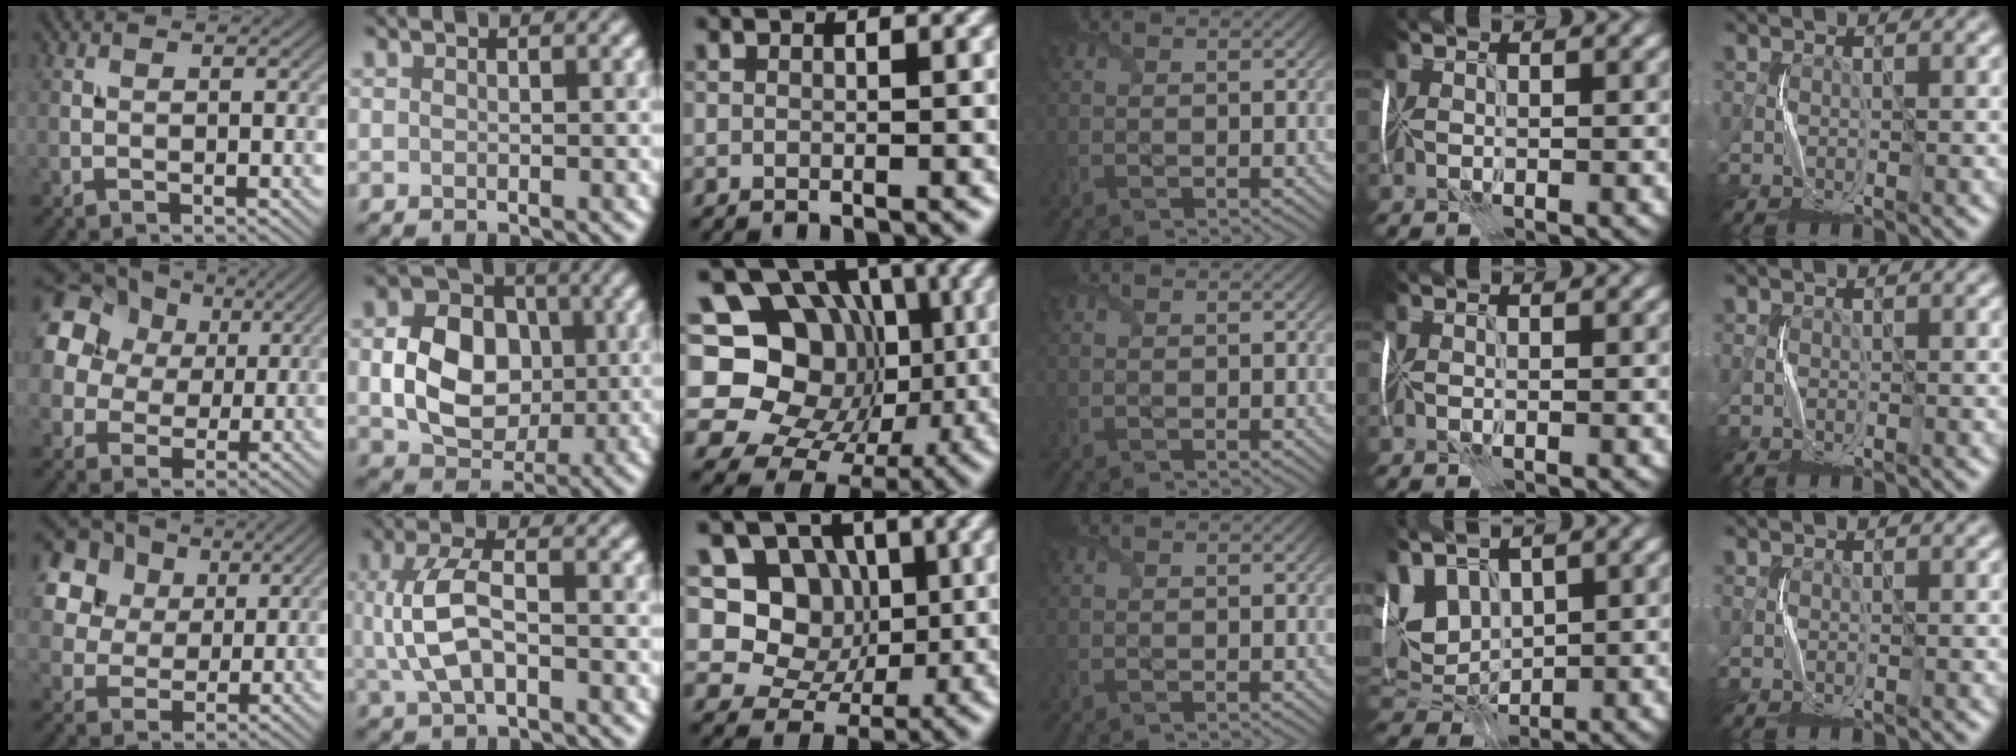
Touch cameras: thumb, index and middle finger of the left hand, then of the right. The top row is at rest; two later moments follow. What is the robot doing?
{"motion": "fold", "object": "shipping label"}